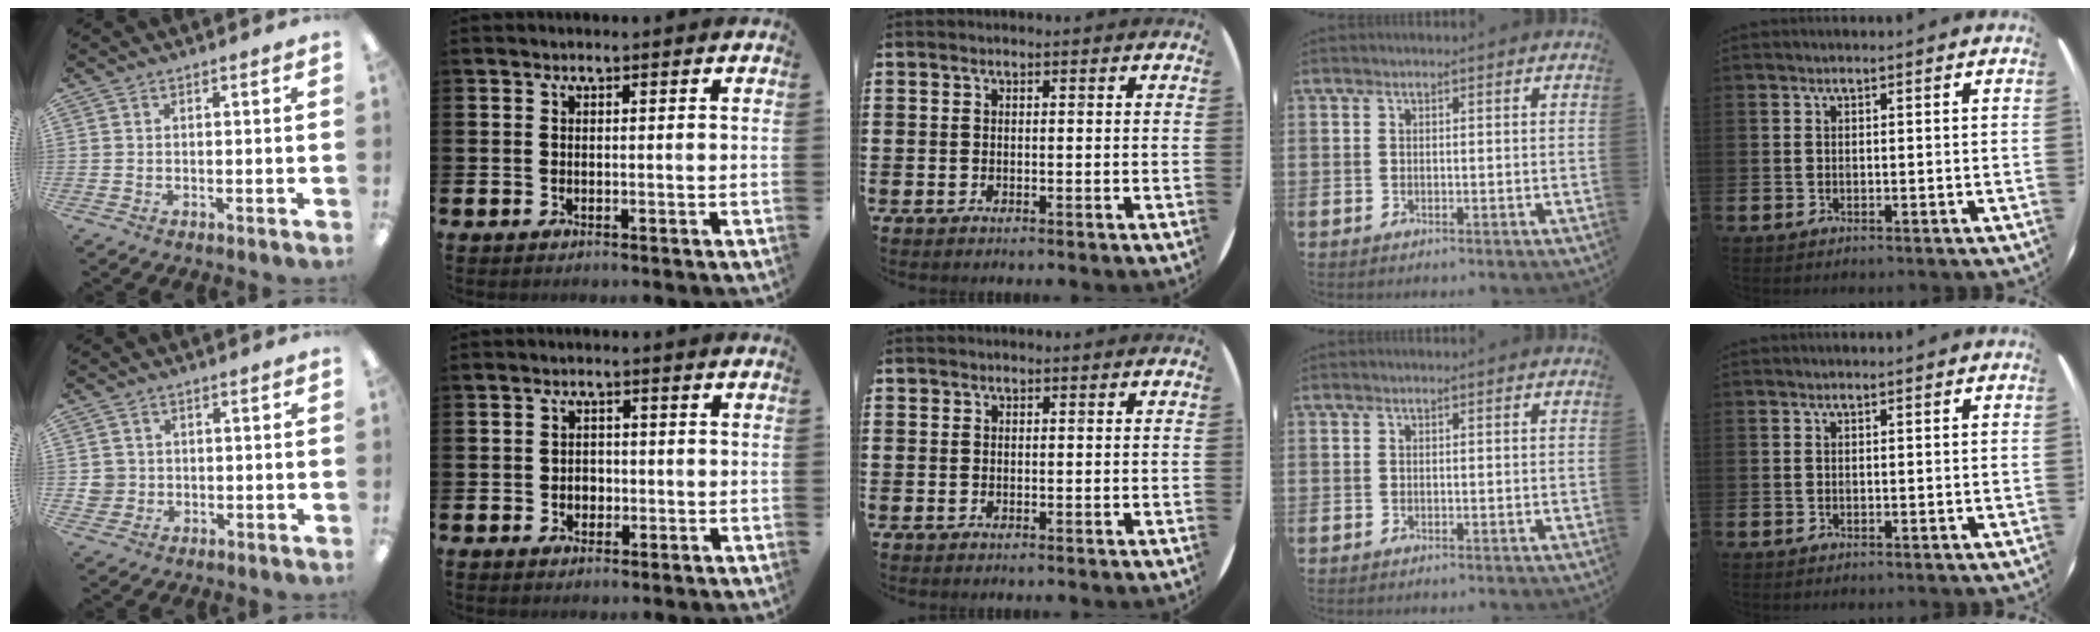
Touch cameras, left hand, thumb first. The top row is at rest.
{"thumb": {"total": 3.5, "force": [0.1, 3.5, 0.5], "torque": [-0.007, 0.005, -0.001]}, "index": {"total": 1.9, "force": [-0.3, 1.7, 0.8], "torque": [-0.010, 0.005, -0.012]}}